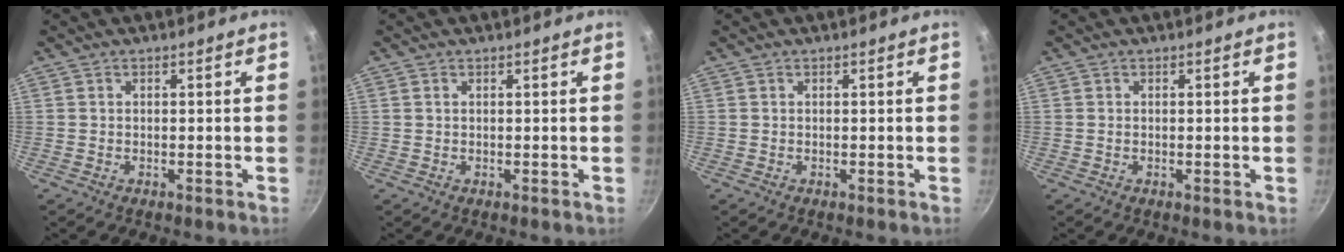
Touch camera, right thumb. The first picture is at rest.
{"total": 0.5, "force": [0.2, 0.3, 0.4], "torque": [-0.008, 0.003, 0.004]}
{"total": 0.0}
{"total": 0.0}